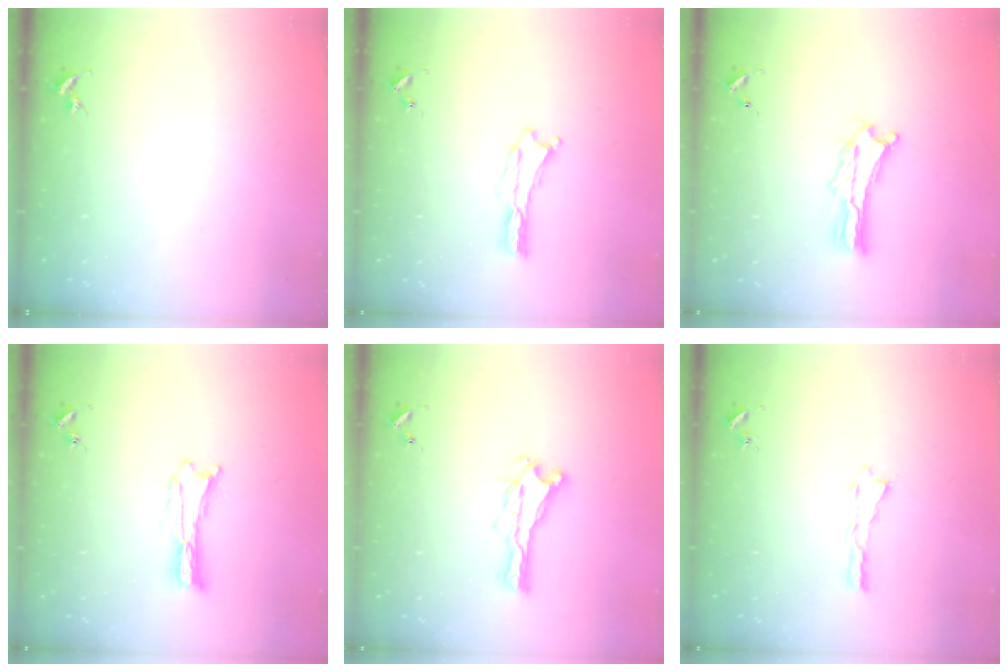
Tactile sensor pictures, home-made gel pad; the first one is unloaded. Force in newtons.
{"total": 0.0}
{"total": 2.7, "press": 2.7, "slide": 0.3}
{"total": 0.5, "press": 0.5, "slide": 0.2}
{"total": 0.0}
{"total": 0.0}